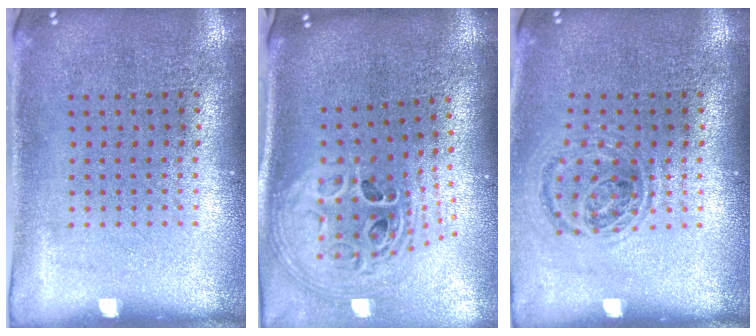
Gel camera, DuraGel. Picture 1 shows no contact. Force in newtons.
{"total": 2.9, "press": 2.0, "slide": 2.1}
{"total": 0.9, "press": 0.9, "slide": 0.2}